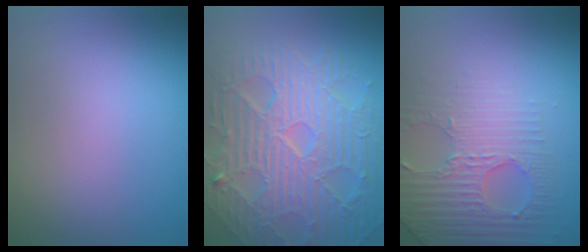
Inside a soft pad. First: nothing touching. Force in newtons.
{"total": 10.7, "press": 7.0, "slide": 8.1}
{"total": 4.0, "press": 3.8, "slide": 1.1}